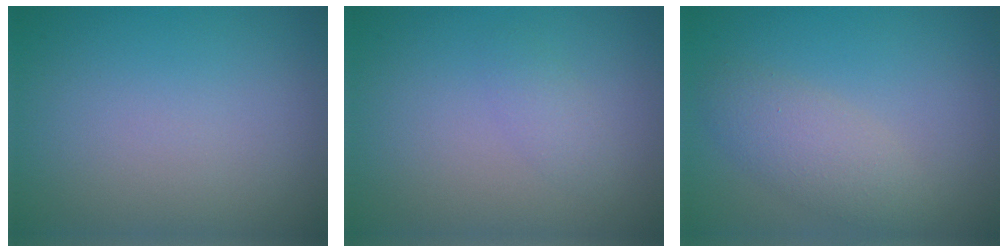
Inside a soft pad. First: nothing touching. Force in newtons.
{"total": 1.1, "press": 1.1, "slide": 0.0}
{"total": 2.9, "press": 2.9, "slide": 0.3}